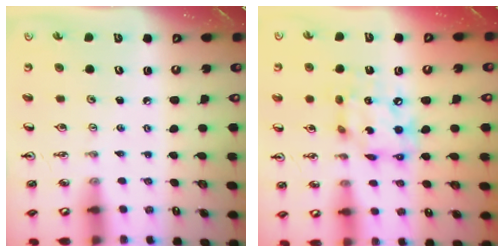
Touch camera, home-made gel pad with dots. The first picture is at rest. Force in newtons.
{"total": 13.3, "press": 13.2, "slide": 1.4}